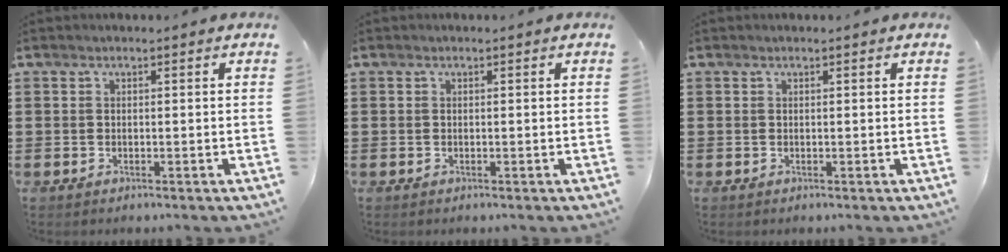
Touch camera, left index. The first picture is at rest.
{"total": 0.0}
{"total": 0.0}